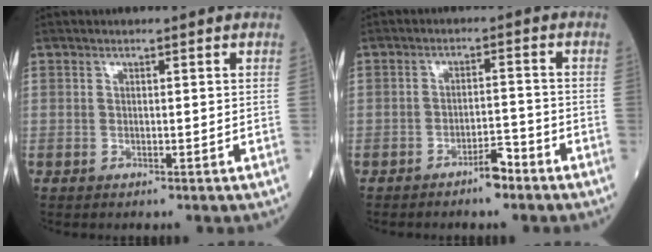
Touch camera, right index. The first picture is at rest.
{"total": 3.5, "force": [-2.8, 0.7, 2.0], "torque": [-0.028, 0.004, -0.049]}